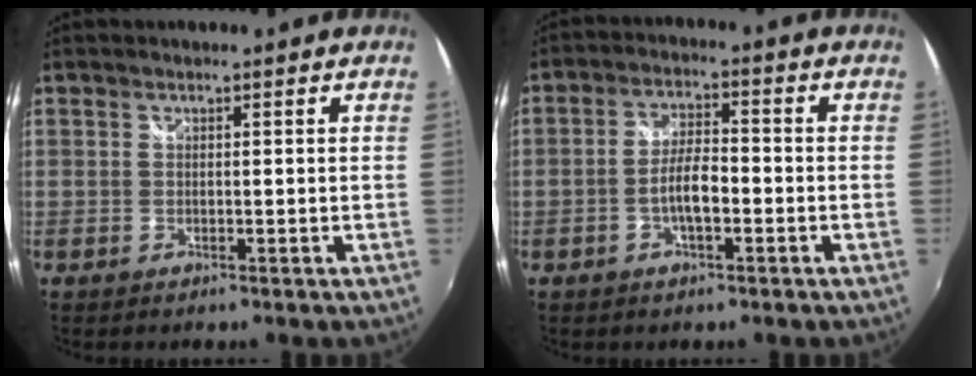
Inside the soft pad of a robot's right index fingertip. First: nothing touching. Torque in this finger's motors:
{"motor_torque": [1.19, -0.37, 0.51, 0.12]}